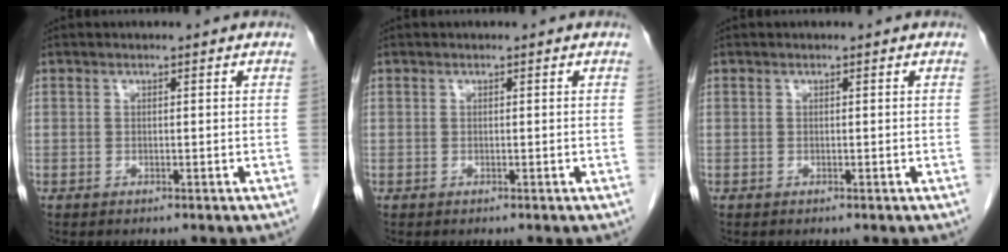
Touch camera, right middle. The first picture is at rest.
{"total": 0.0}
{"total": 0.0}